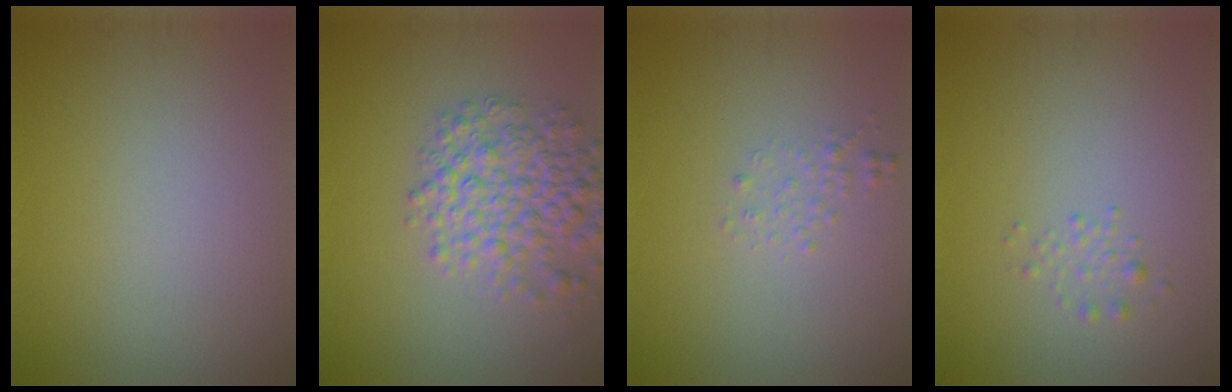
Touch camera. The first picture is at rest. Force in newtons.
{"total": 5.6, "press": 5.6, "slide": 0.2}
{"total": 1.0, "press": 1.0, "slide": 0.0}
{"total": 1.0, "press": 1.0, "slide": 0.0}